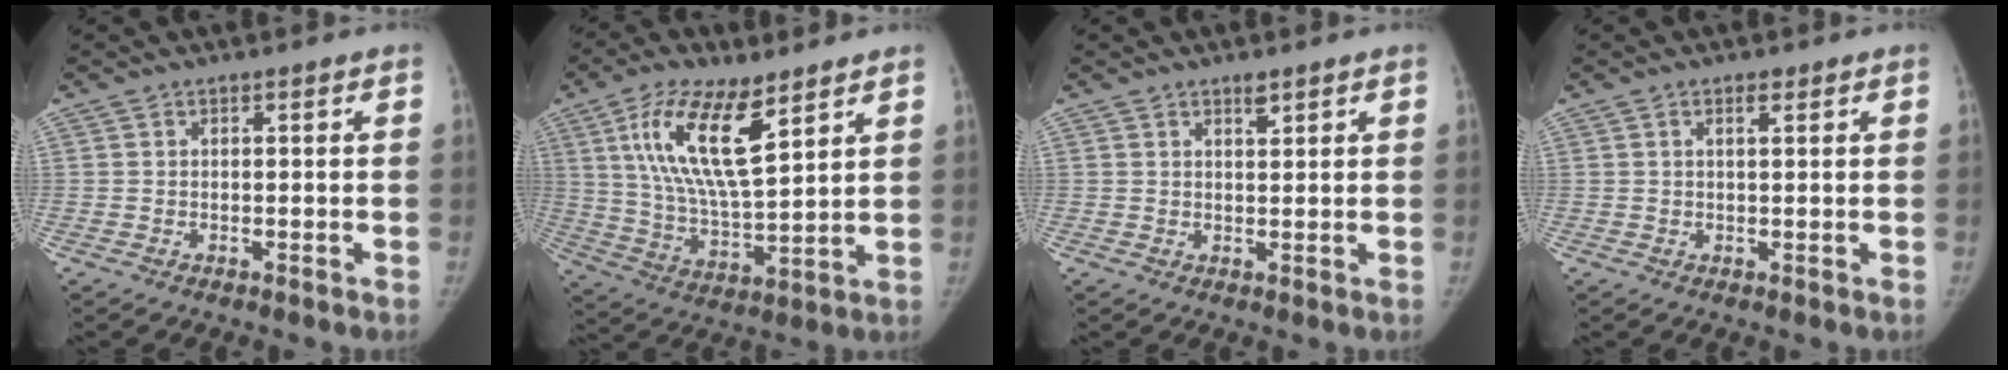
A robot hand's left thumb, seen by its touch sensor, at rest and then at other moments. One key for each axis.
{"total": 16.3, "fx": 7.9, "fy": 5.7, "fz": 13.0, "tx": -0.236, "ty": -0.034, "tz": 0.152}
{"total": 1.8, "fx": 1.3, "fy": 0.6, "fz": 1.0, "tx": -0.010, "ty": -0.009, "tz": 0.022}
{"total": 1.6, "fx": 0.8, "fy": 0.5, "fz": 1.2, "tx": -0.018, "ty": -0.002, "tz": 0.013}